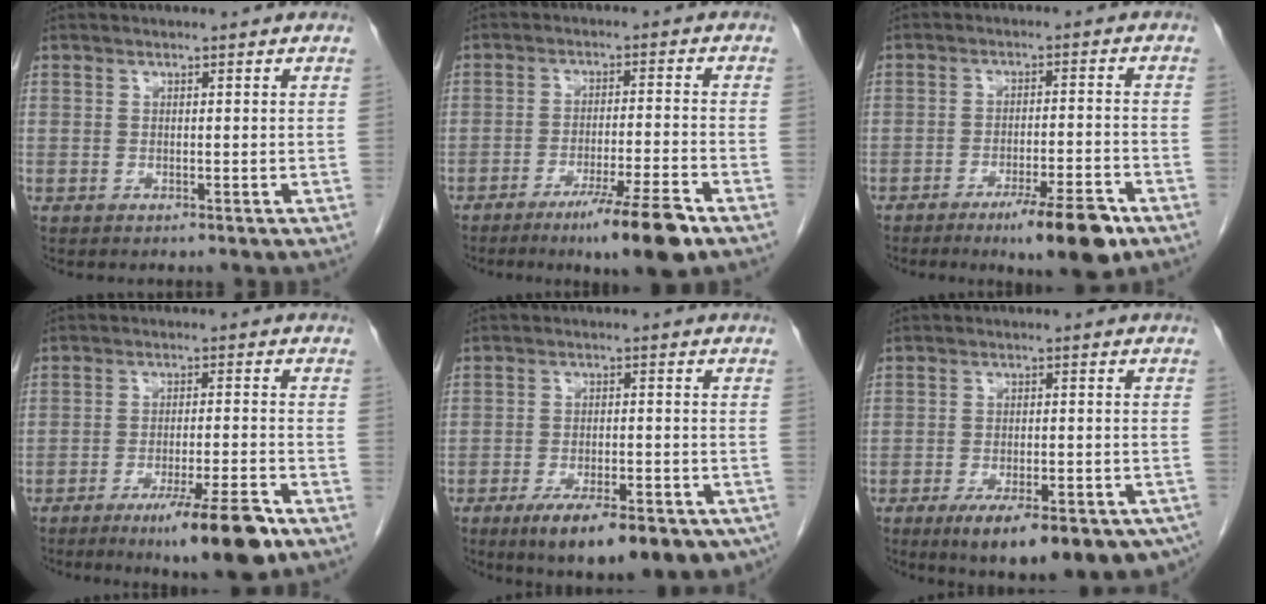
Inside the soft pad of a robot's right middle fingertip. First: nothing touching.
{"total": 9.4, "force": [-6.2, -0.5, 7.1], "torque": [-0.111, -0.025, -0.103]}
{"total": 8.9, "force": [-5.7, 0.9, 6.8], "torque": [-0.100, -0.012, -0.085]}
{"total": 10.2, "force": [-6.6, 0.4, 7.7], "torque": [-0.116, -0.021, -0.102]}
{"total": 16.3, "force": [-11.4, 5.2, 10.4], "torque": [-0.104, -0.001, -0.158]}
{"total": 17.4, "force": [-12.3, 5.5, 11.1], "torque": [-0.105, 0.000, -0.158]}